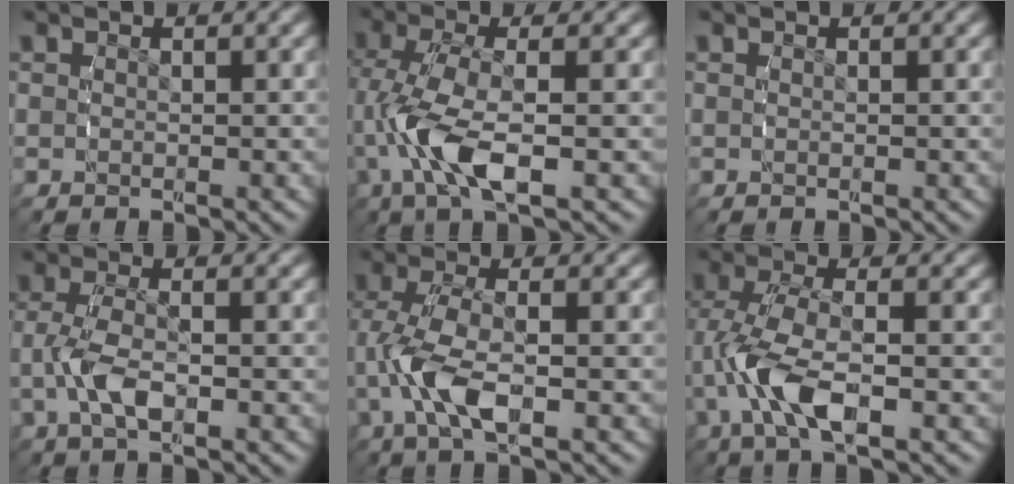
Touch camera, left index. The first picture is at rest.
{"total": 5.4, "force": [-0.2, 2.2, 4.9], "torque": [-0.108, 0.000, -0.005]}
{"total": 0.0}
{"total": 3.0, "force": [-0.9, 1.3, 2.6], "torque": [-0.057, 0.003, -0.017]}
{"total": 4.4, "force": [-0.3, 2.0, 3.9], "torque": [-0.088, 0.000, -0.009]}
{"total": 4.9, "force": [-0.4, 2.2, 4.4], "torque": [-0.095, -0.001, -0.010]}